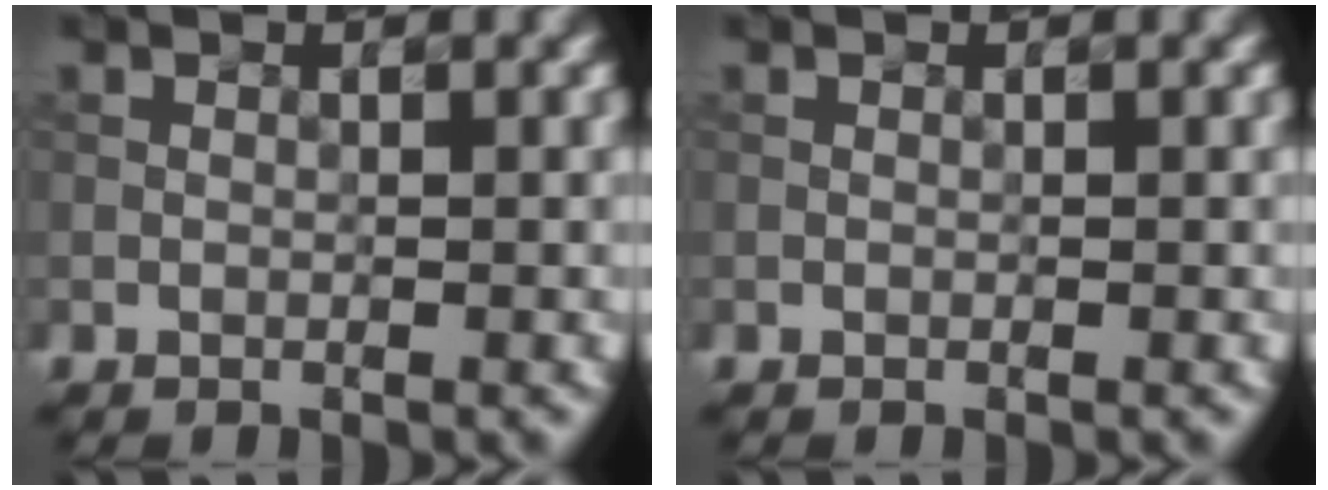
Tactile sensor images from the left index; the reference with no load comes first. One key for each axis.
{"total": 0.0}